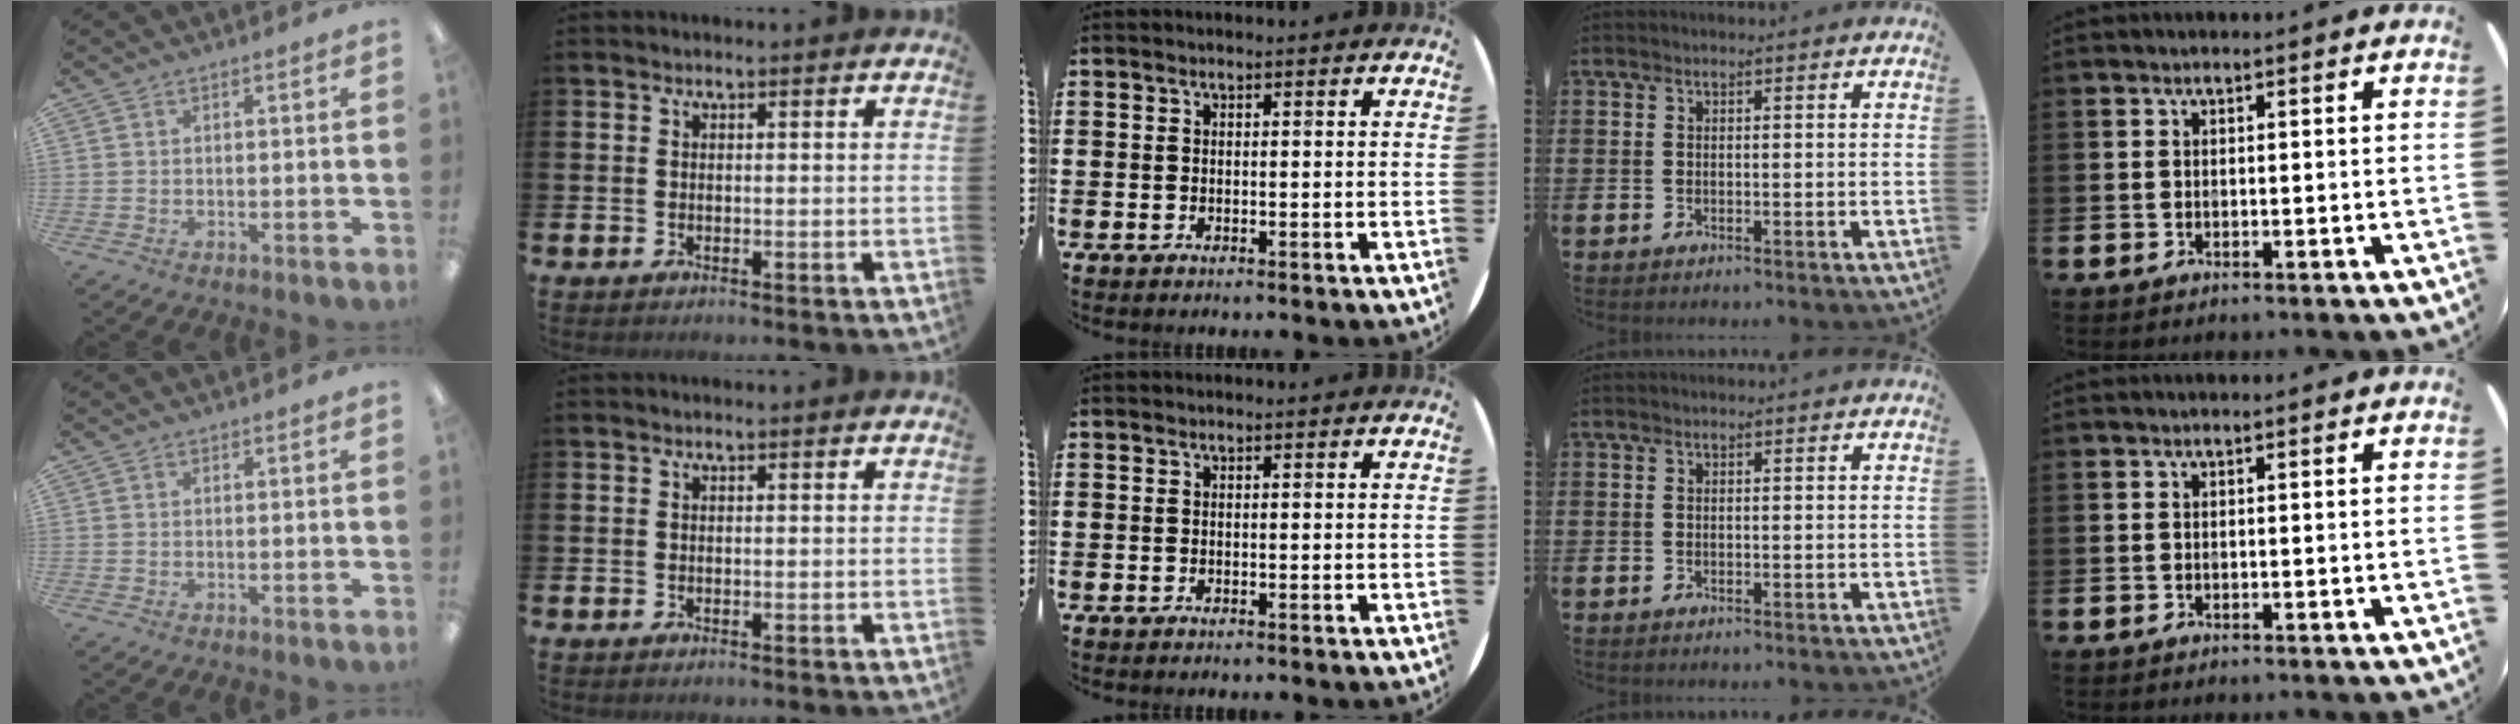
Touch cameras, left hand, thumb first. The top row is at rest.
{}